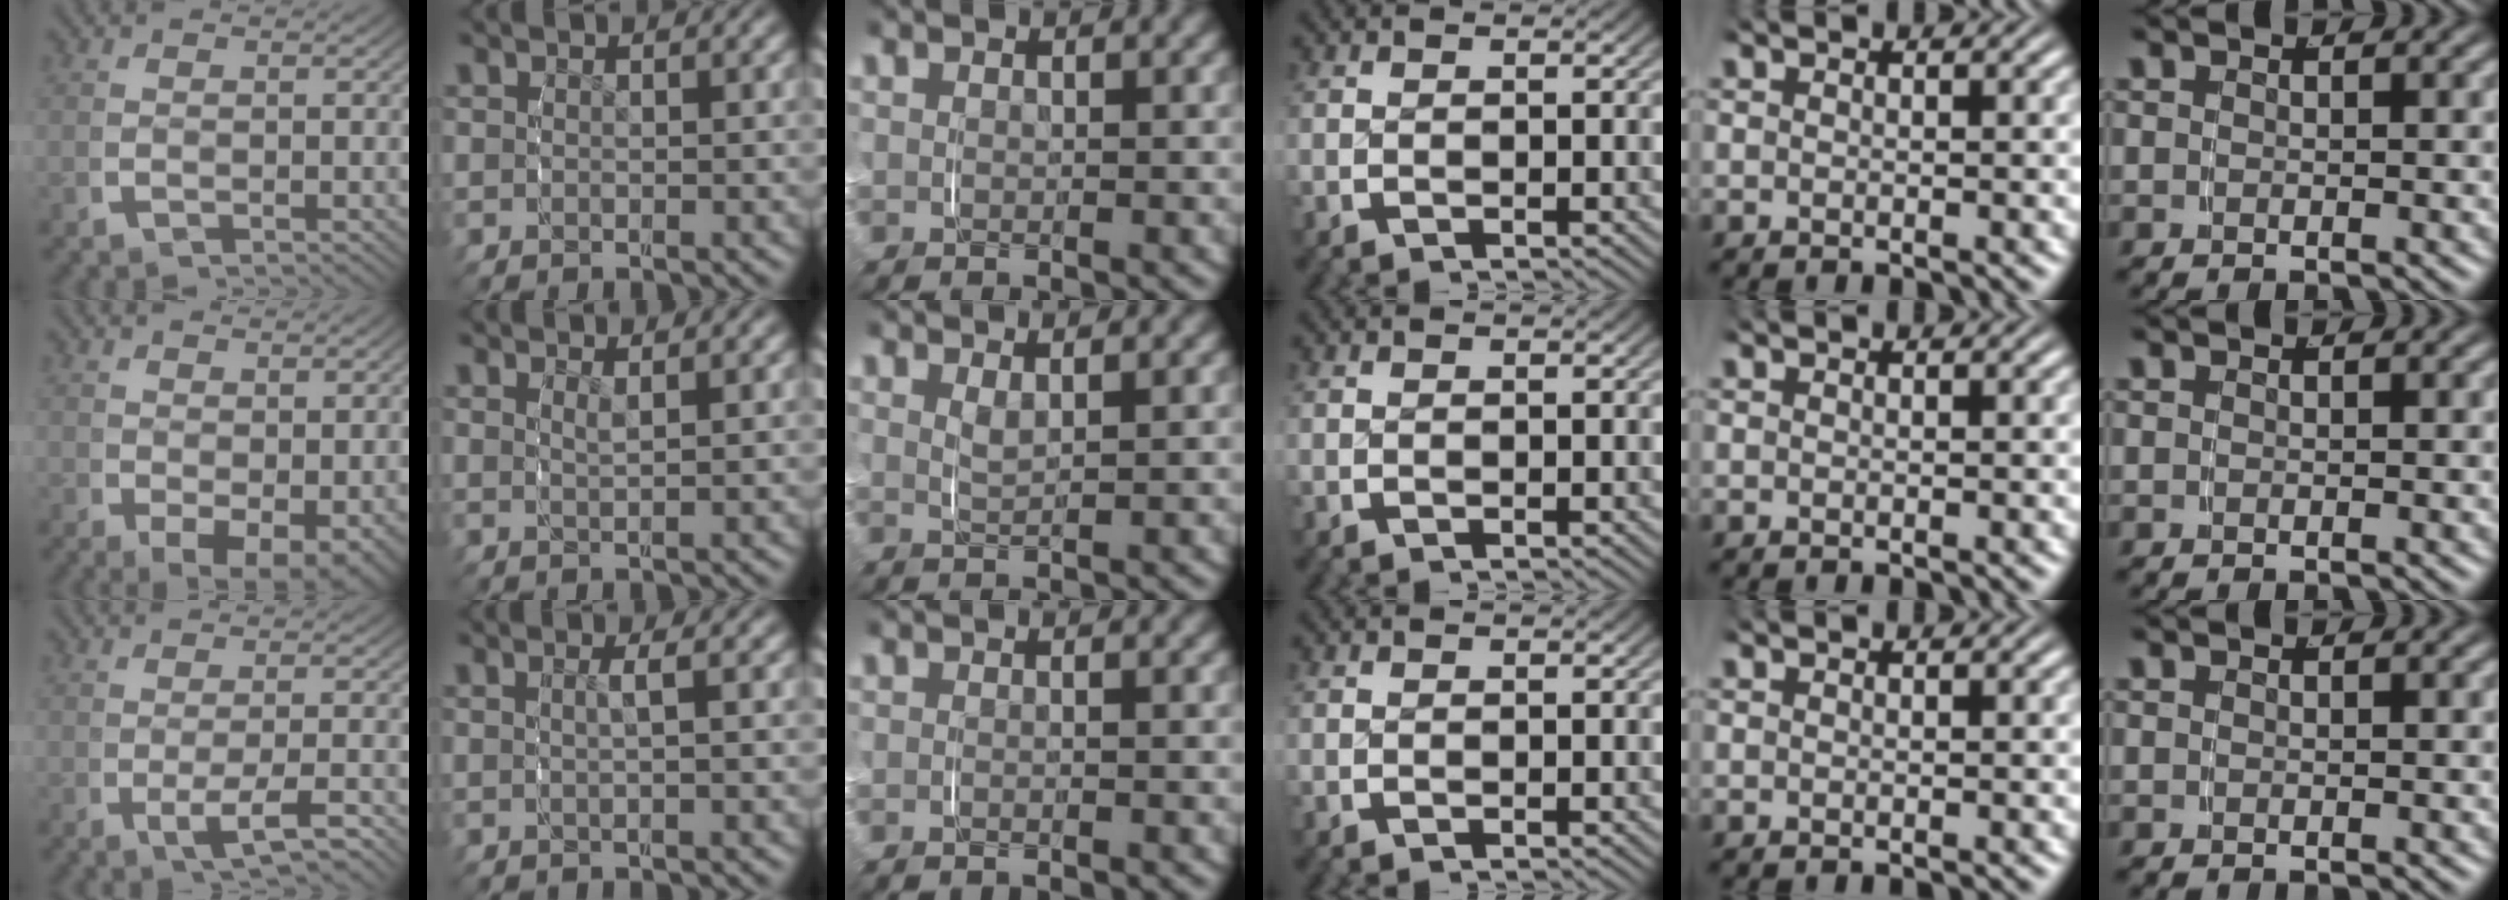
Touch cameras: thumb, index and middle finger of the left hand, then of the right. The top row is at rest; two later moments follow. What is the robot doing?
{"motion": "grasp_and_lifting", "object": "map"}